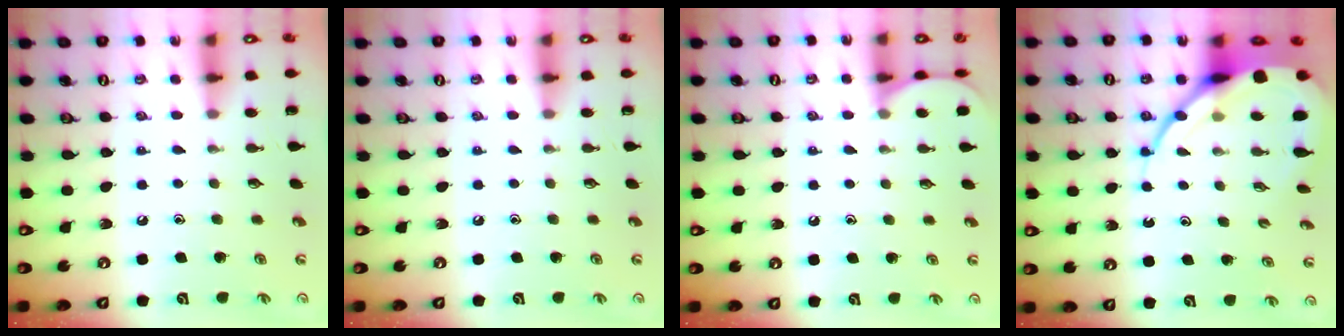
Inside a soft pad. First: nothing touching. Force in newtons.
{"total": 0.0}
{"total": 4.7, "press": 4.6, "slide": 0.6}
{"total": 13.1, "press": 13.1, "slide": 1.2}